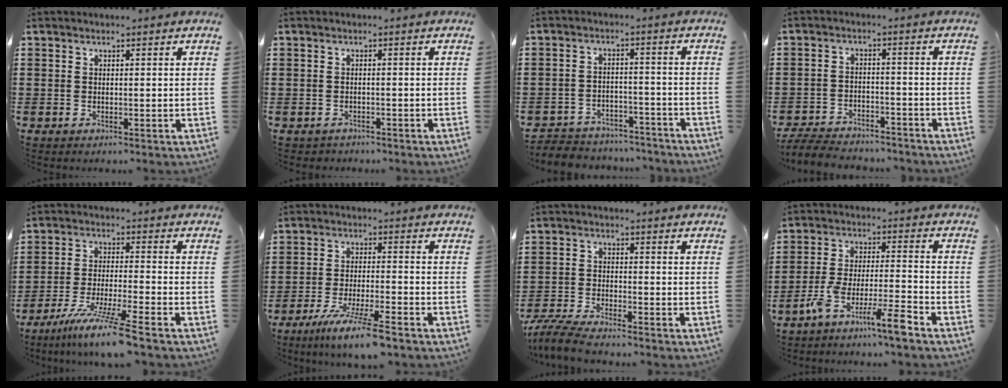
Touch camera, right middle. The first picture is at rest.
{"total": 0.9, "force": [-0.9, 0.3, 0.0], "torque": [-0.003, 0.002, -0.020]}
{"total": 4.1, "force": [-4.0, 0.8, -0.2], "torque": [-0.002, 0.006, -0.086]}
{"total": 5.6, "force": [-5.4, 1.0, 1.0], "torque": [-0.023, 0.010, -0.109]}
{"total": 8.2, "force": [-6.8, -0.9, 4.6], "torque": [-0.089, -0.018, -0.131]}
{"total": 7.5, "force": [-5.8, -0.1, 4.7], "torque": [-0.090, -0.017, -0.107]}
{"total": 5.0, "force": [-4.6, 0.2, 1.8], "torque": [-0.058, -0.013, -0.098]}
{"total": 7.9, "force": [-6.3, 0.3, 4.8], "torque": [-0.103, -0.006, -0.123]}